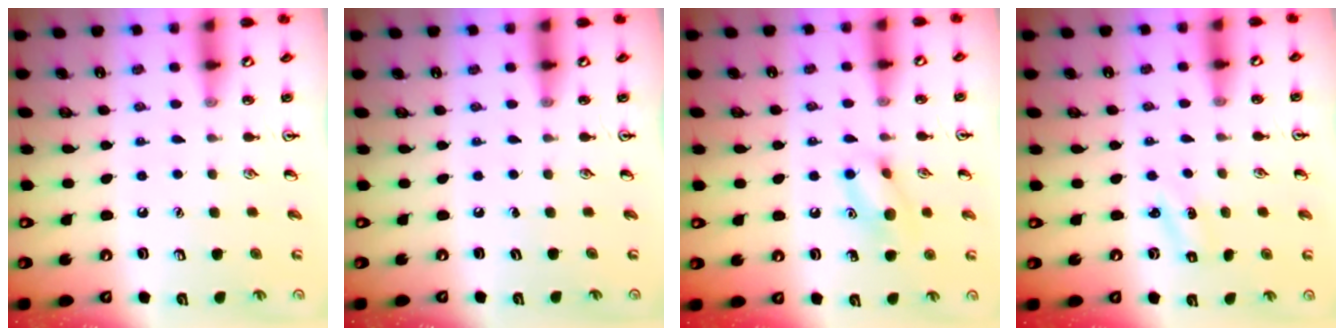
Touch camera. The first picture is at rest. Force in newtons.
{"total": 0.0}
{"total": 9.4, "press": 9.4, "slide": 0.9}
{"total": 1.4, "press": 1.3, "slide": 0.6}